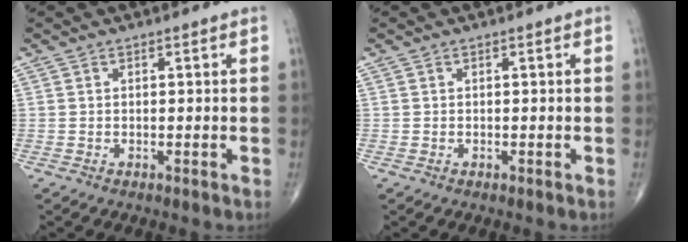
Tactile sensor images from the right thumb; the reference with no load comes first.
{"total": 0.0}